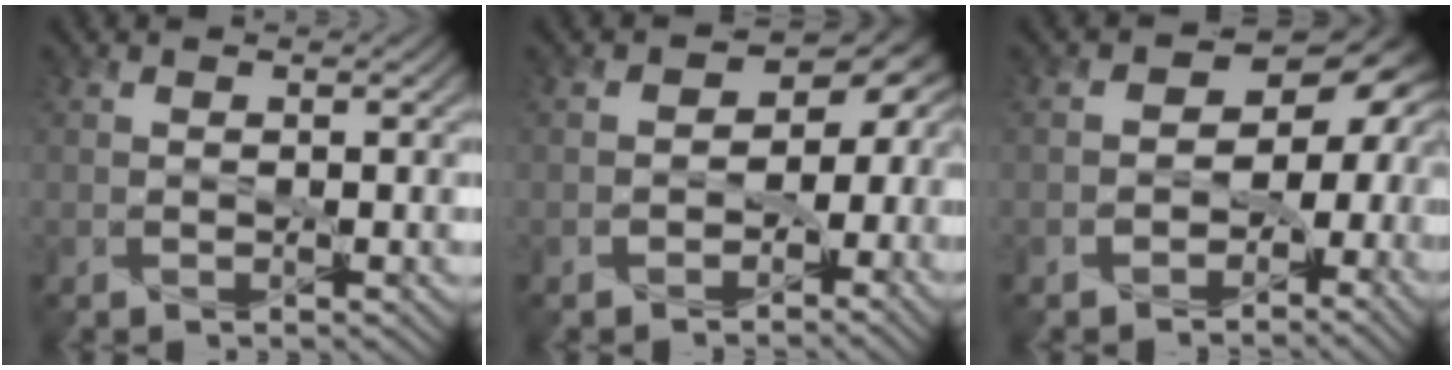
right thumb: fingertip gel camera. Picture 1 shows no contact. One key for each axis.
{"total": 8.7, "fx": -1.8, "fy": 7.1, "fz": 4.7, "tx": -0.027, "ty": 0.006, "tz": -0.054}
{"total": 11.6, "fx": -1.8, "fy": 9.4, "fz": 6.5, "tx": -0.056, "ty": 0.004, "tz": -0.066}